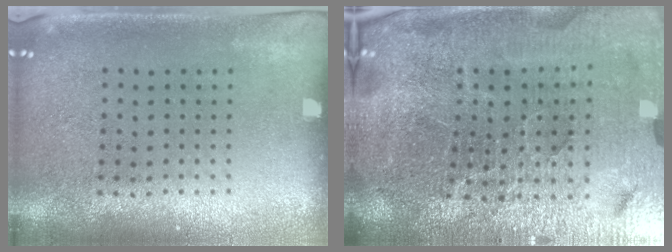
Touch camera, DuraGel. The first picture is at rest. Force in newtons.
{"total": 6.4, "press": 5.7, "slide": 2.9}